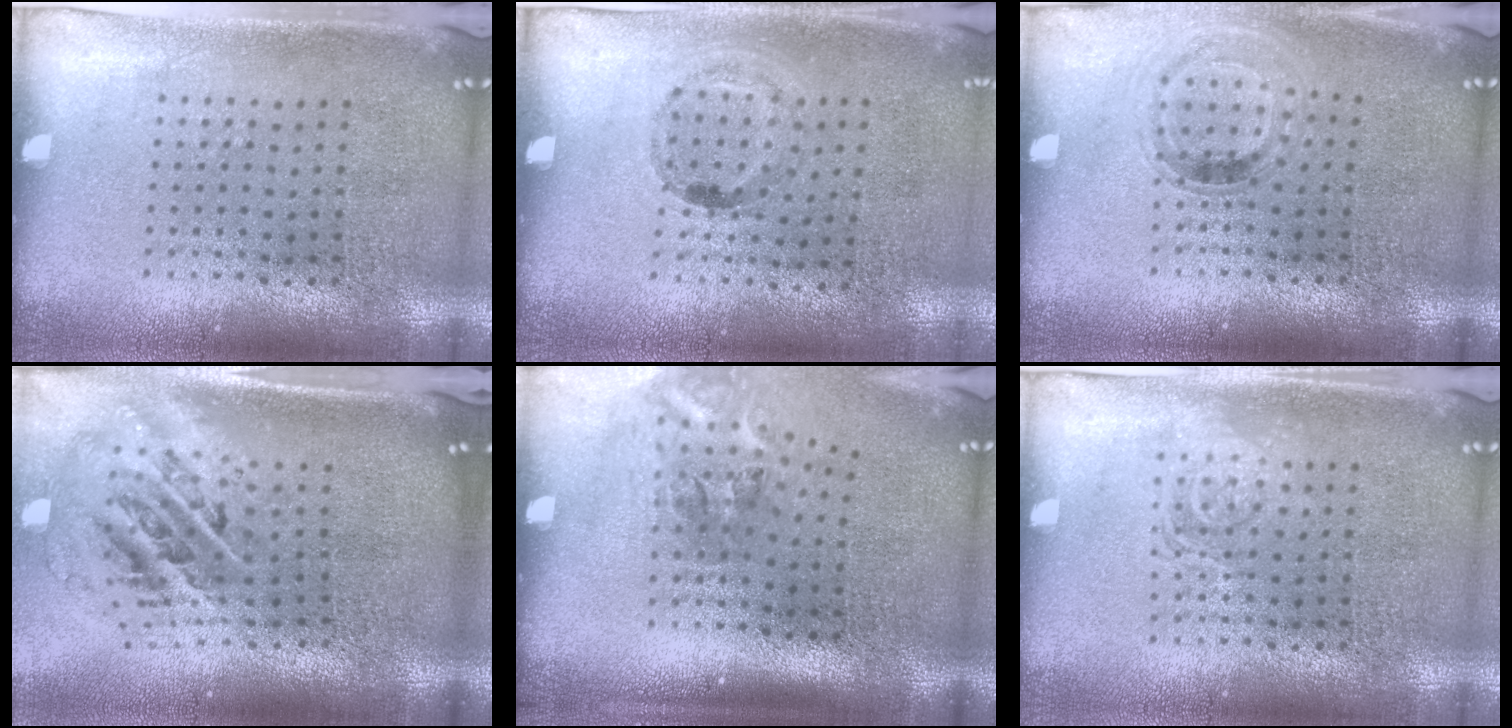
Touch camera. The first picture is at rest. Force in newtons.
{"total": 1.1, "press": 0.6, "slide": 0.9}
{"total": 0.8, "press": 0.8, "slide": 0.2}
{"total": 2.7, "press": 1.8, "slide": 1.9}
{"total": 2.3, "press": 1.4, "slide": 1.8}
{"total": 1.9, "press": 1.9, "slide": 0.3}